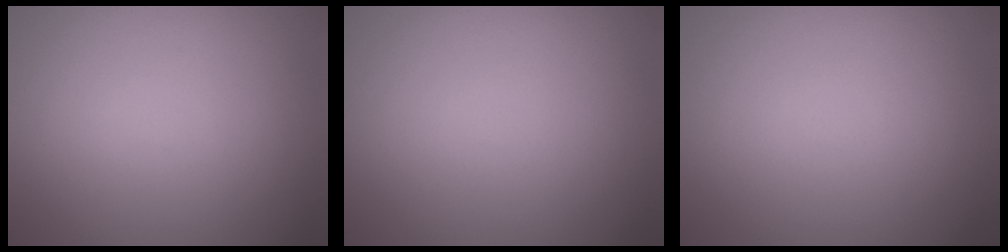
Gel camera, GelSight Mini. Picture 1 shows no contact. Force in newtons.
{"total": 0.0}
{"total": 0.0}